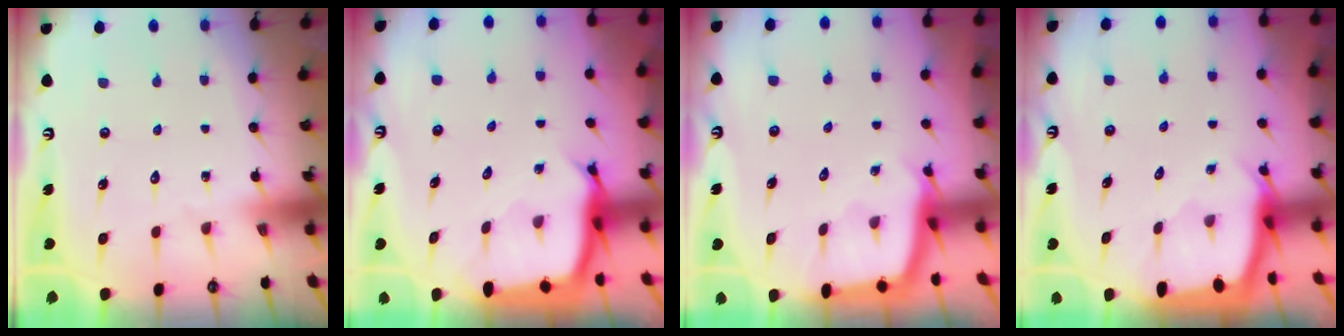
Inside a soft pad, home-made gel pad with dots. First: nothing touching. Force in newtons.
{"total": 3.0, "press": 3.0, "slide": 0.0}
{"total": 2.3, "press": 2.3, "slide": 0.2}
{"total": 2.0, "press": 2.0, "slide": 0.1}